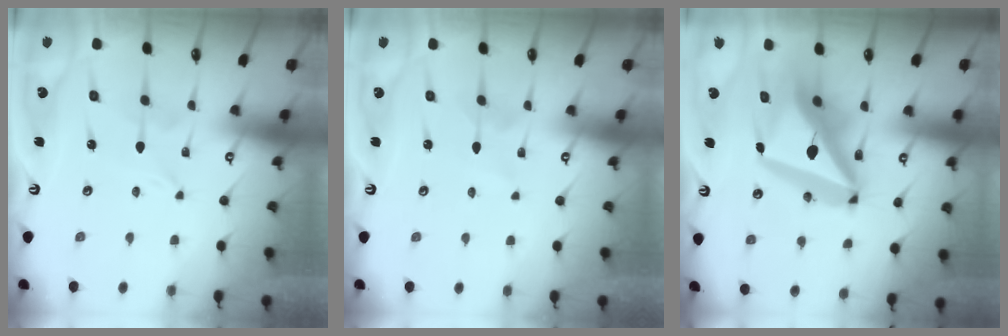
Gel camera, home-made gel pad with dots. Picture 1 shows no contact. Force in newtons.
{"total": 1.7, "press": 1.7, "slide": 0.1}
{"total": 20.1, "press": 19.9, "slide": 2.5}